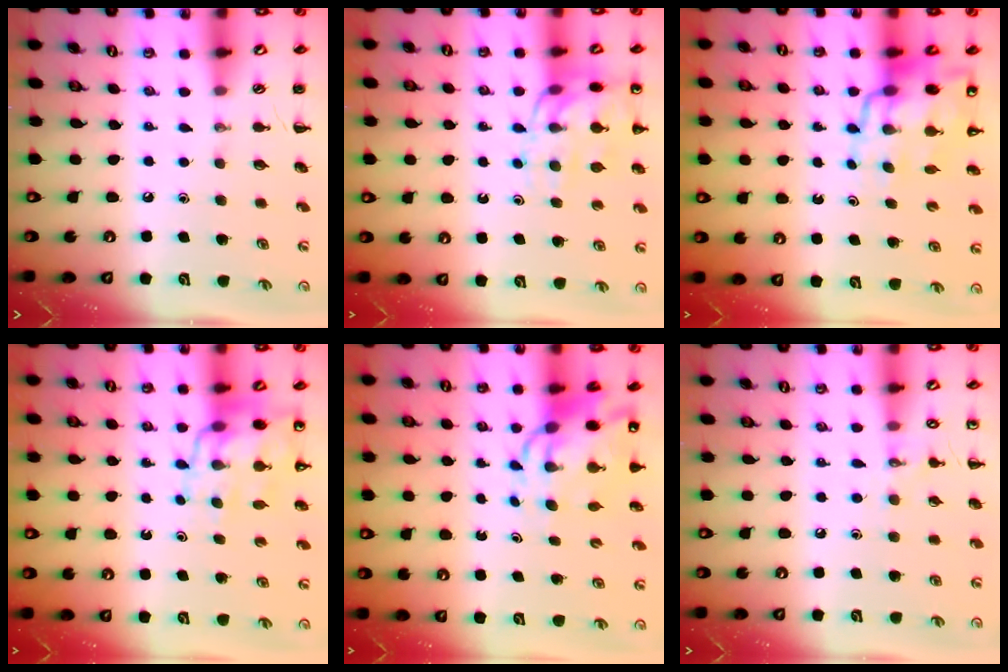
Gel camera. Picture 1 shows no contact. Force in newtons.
{"total": 14.1, "press": 14.0, "slide": 2.2}
{"total": 14.4, "press": 13.8, "slide": 3.9}
{"total": 14.5, "press": 14.0, "slide": 4.0}
{"total": 10.7, "press": 10.3, "slide": 2.8}
{"total": 7.4, "press": 7.1, "slide": 1.9}